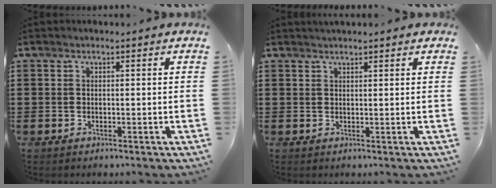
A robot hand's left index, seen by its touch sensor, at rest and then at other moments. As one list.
[{"total": 1.2, "force": [1.1, 0.1, 0.4], "torque": [-0.010, 0.002, 0.021]}]